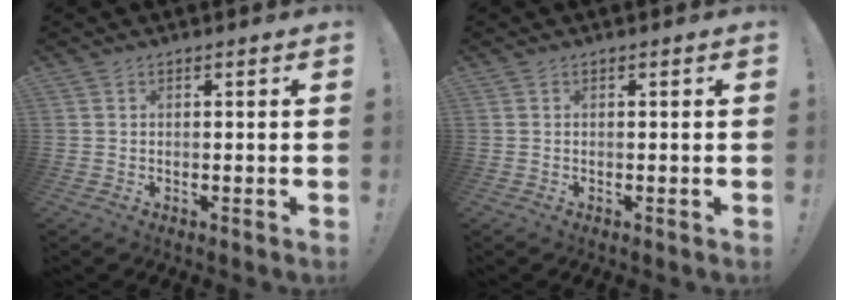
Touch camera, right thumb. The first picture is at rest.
{"total": 0.0}